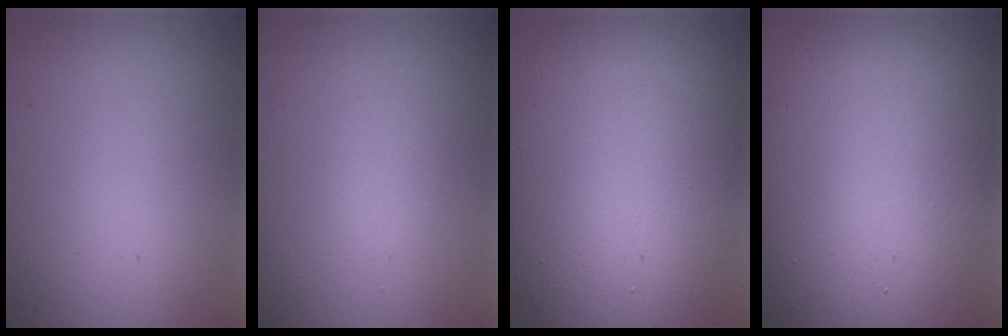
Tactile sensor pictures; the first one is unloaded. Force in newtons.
{"total": 0.9, "press": 0.9, "slide": 0.0}
{"total": 13.8, "press": 13.8, "slide": 1.1}
{"total": 16.6, "press": 16.6, "slide": 0.5}